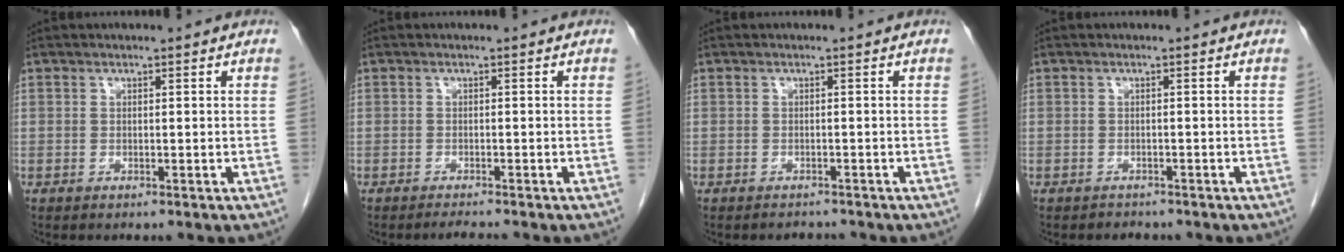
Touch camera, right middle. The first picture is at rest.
{"total": 1.5, "force": [-1.4, -0.3, 0.4], "torque": [-0.013, -0.008, -0.021]}
{"total": 1.5, "force": [-1.4, 0.4, 0.0], "torque": [-0.004, -0.005, -0.018]}
{"total": 1.6, "force": [-1.4, 0.8, -0.1], "torque": [-0.010, -0.002, -0.023]}